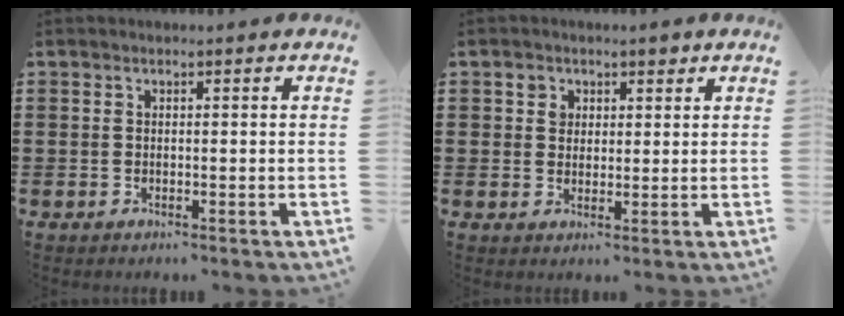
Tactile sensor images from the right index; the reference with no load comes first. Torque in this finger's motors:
{"motor_torque": [0.06, -0.03, 0.03, 0.00]}